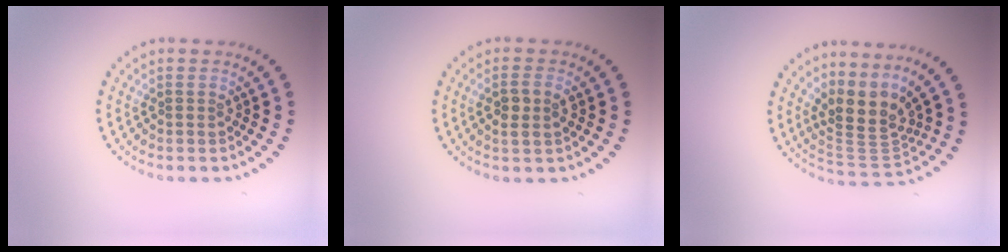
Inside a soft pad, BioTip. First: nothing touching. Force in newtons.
{"total": 1.8, "press": 1.7, "slide": 0.7}
{"total": 3.9, "press": 2.6, "slide": 2.9}